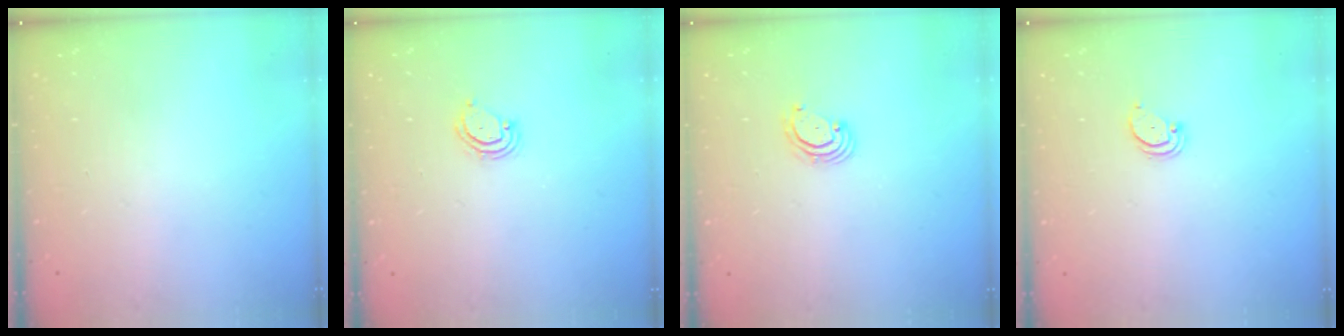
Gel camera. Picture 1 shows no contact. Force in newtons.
{"total": 4.6, "press": 4.6, "slide": 0.4}
{"total": 3.2, "press": 3.2, "slide": 0.5}
{"total": 1.4, "press": 1.3, "slide": 0.1}